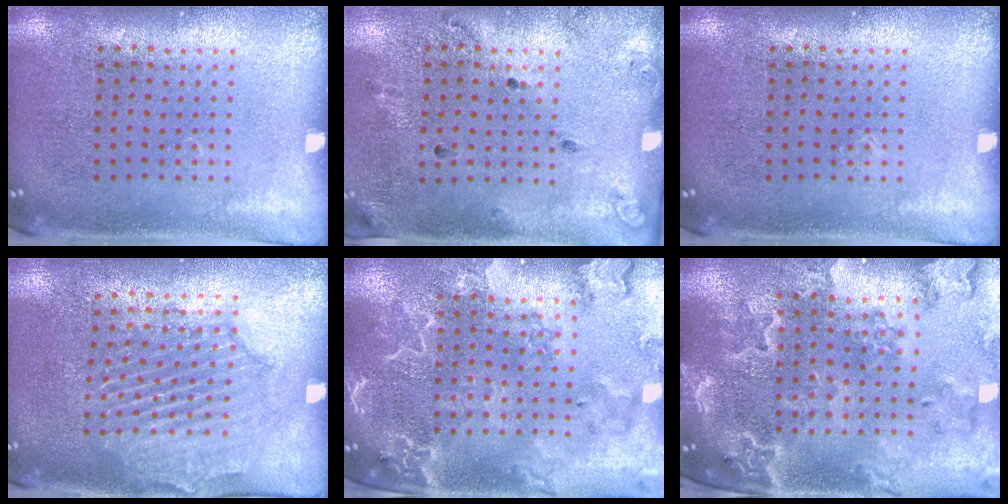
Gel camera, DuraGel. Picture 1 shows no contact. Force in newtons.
{"total": 1.8, "press": 1.2, "slide": 1.3}
{"total": 0.0}
{"total": 1.8, "press": 1.8, "slide": 0.3}
{"total": 2.6, "press": 2.5, "slide": 0.9}
{"total": 2.3, "press": 2.2, "slide": 0.5}